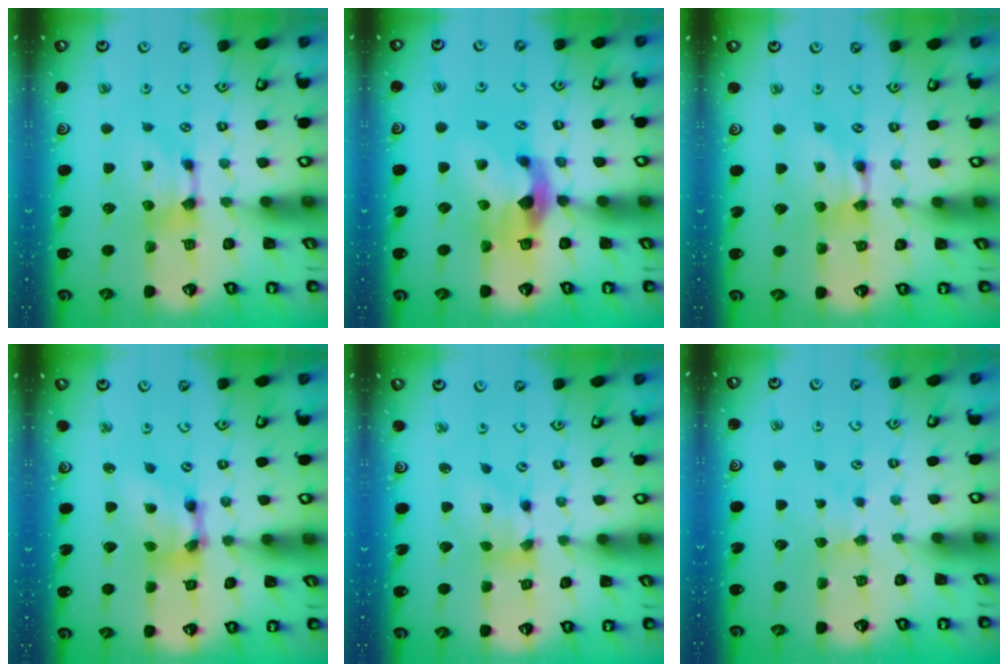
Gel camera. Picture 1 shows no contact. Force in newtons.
{"total": 5.8, "press": 5.6, "slide": 1.5}
{"total": 1.5, "press": 1.5, "slide": 0.2}
{"total": 7.8, "press": 7.1, "slide": 3.2}
{"total": 4.3, "press": 3.8, "slide": 1.9}
{"total": 2.4, "press": 2.4, "slide": 0.6}